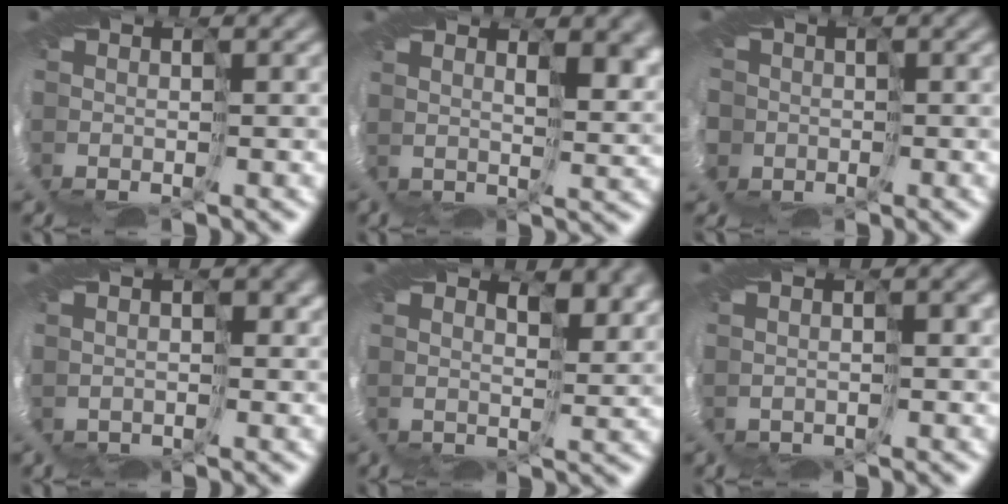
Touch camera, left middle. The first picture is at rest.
{"total": 4.9, "force": [2.9, 2.0, 3.4], "torque": [-0.055, 0.004, 0.054]}
{"total": 11.4, "force": [-4.6, 10.1, 2.8], "torque": [-0.107, -0.034, -0.113]}
{"total": 2.3, "force": [1.3, 1.6, 1.1], "torque": [-0.012, 0.016, 0.026]}
{"total": 3.6, "force": [3.2, 0.8, 1.5], "torque": [-0.026, 0.006, 0.049]}
{"total": 0.8, "force": [0.5, 0.4, 0.6], "torque": [-0.004, 0.011, 0.012]}